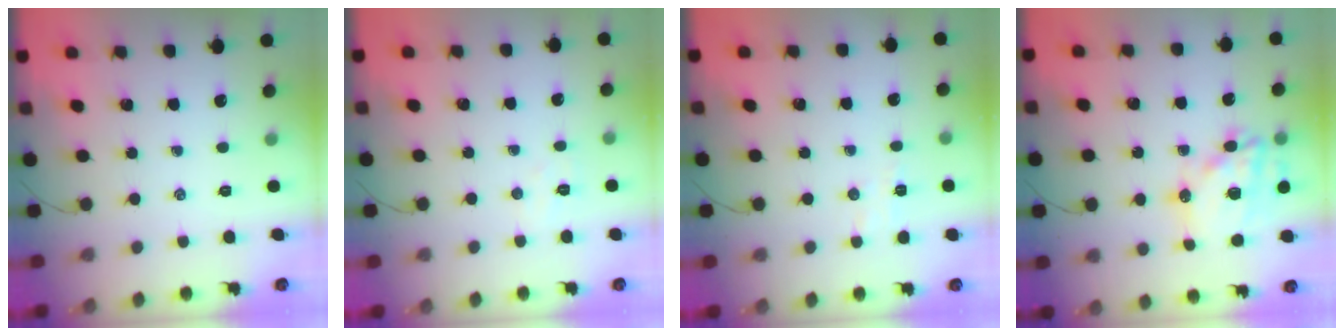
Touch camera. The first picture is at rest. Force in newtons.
{"total": 3.8, "press": 3.7, "slide": 0.8}
{"total": 3.9, "press": 3.8, "slide": 1.0}
{"total": 18.2, "press": 17.8, "slide": 4.0}